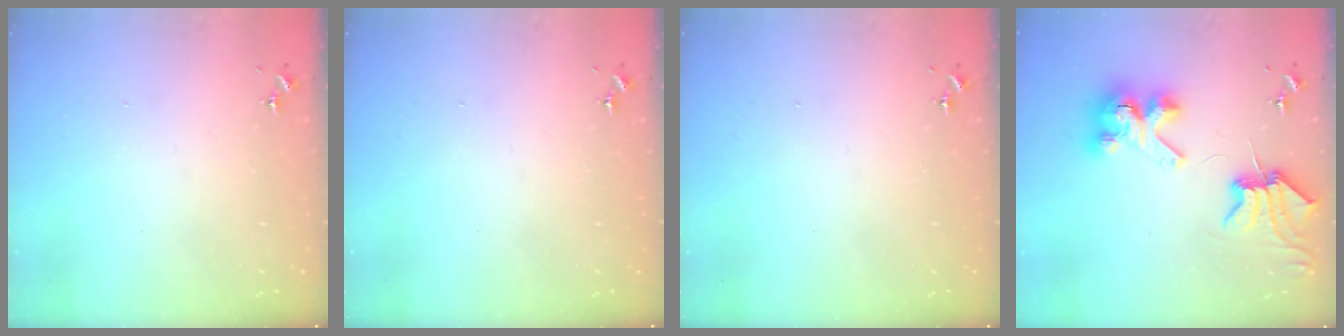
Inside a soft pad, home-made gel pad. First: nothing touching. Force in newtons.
{"total": 0.0}
{"total": 0.0}
{"total": 10.1, "press": 10.0, "slide": 1.3}